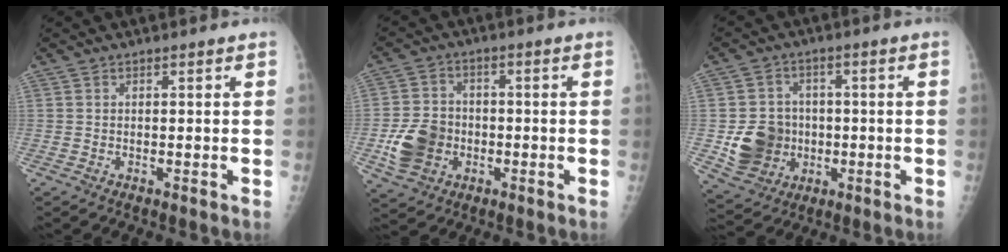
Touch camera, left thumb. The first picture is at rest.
{"total": 9.4, "force": [-2.3, 7.6, 4.9], "torque": [-0.080, 0.013, -0.041]}
{"total": 10.5, "force": [-1.2, 9.4, 4.4], "torque": [-0.046, 0.003, -0.012]}